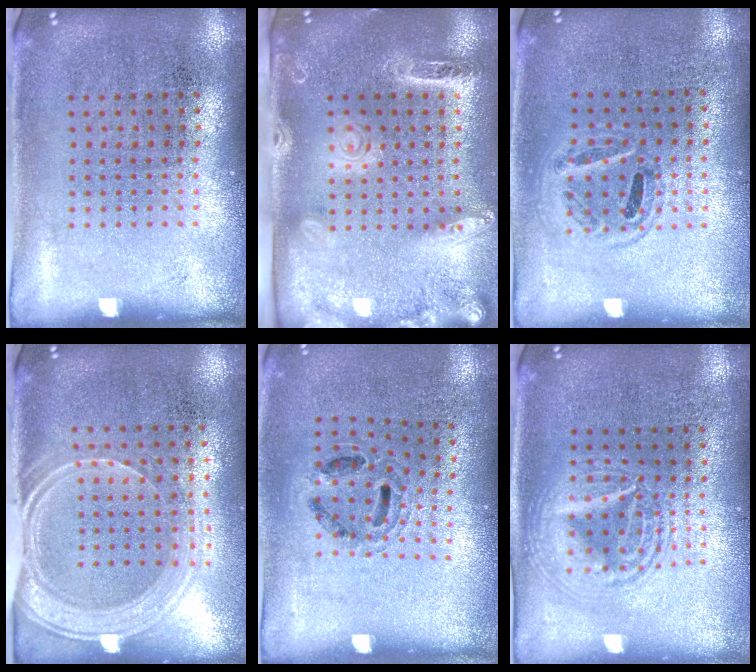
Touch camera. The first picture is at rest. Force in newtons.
{"total": 2.5, "press": 2.0, "slide": 1.5}
{"total": 0.8, "press": 0.8, "slide": 0.2}
{"total": 1.9, "press": 1.7, "slide": 0.9}
{"total": 0.9, "press": 0.8, "slide": 0.2}
{"total": 2.6, "press": 2.6, "slide": 0.3}